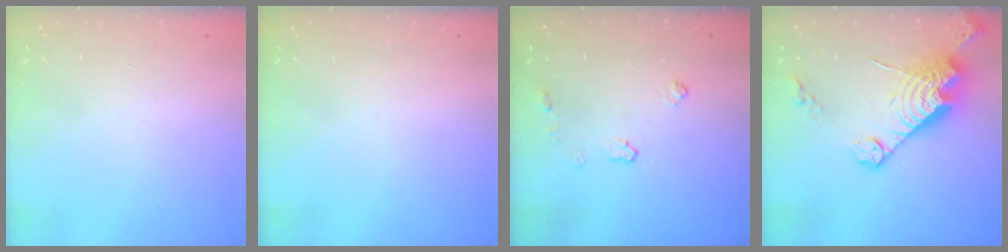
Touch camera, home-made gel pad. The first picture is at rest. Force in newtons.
{"total": 0.0}
{"total": 5.2, "press": 5.2, "slide": 0.7}
{"total": 16.4, "press": 16.3, "slide": 1.4}